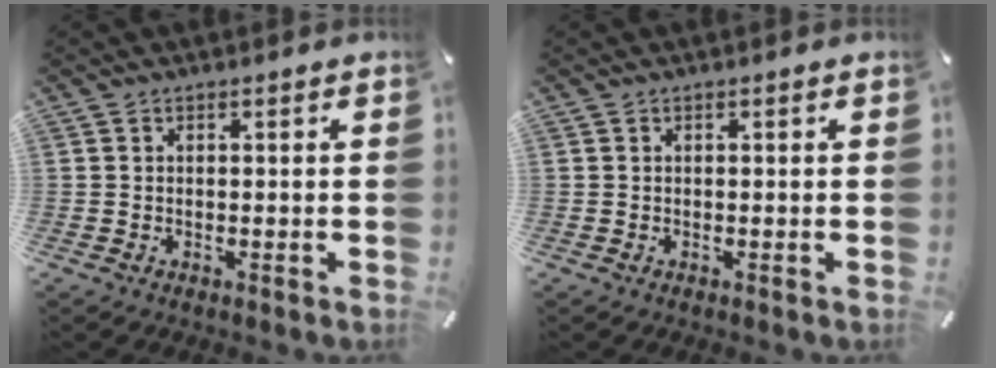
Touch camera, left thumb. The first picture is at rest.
{"total": 0.0}